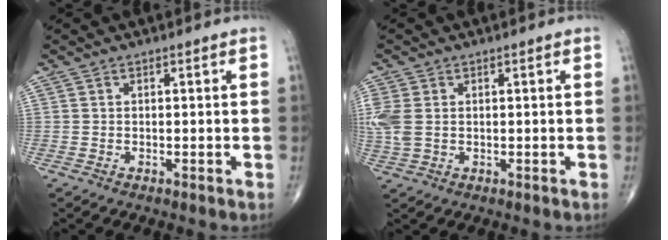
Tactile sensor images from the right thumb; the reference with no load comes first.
{"total": 5.6, "force": [0.4, 3.8, 4.0], "torque": [-0.119, 0.006, 0.015]}